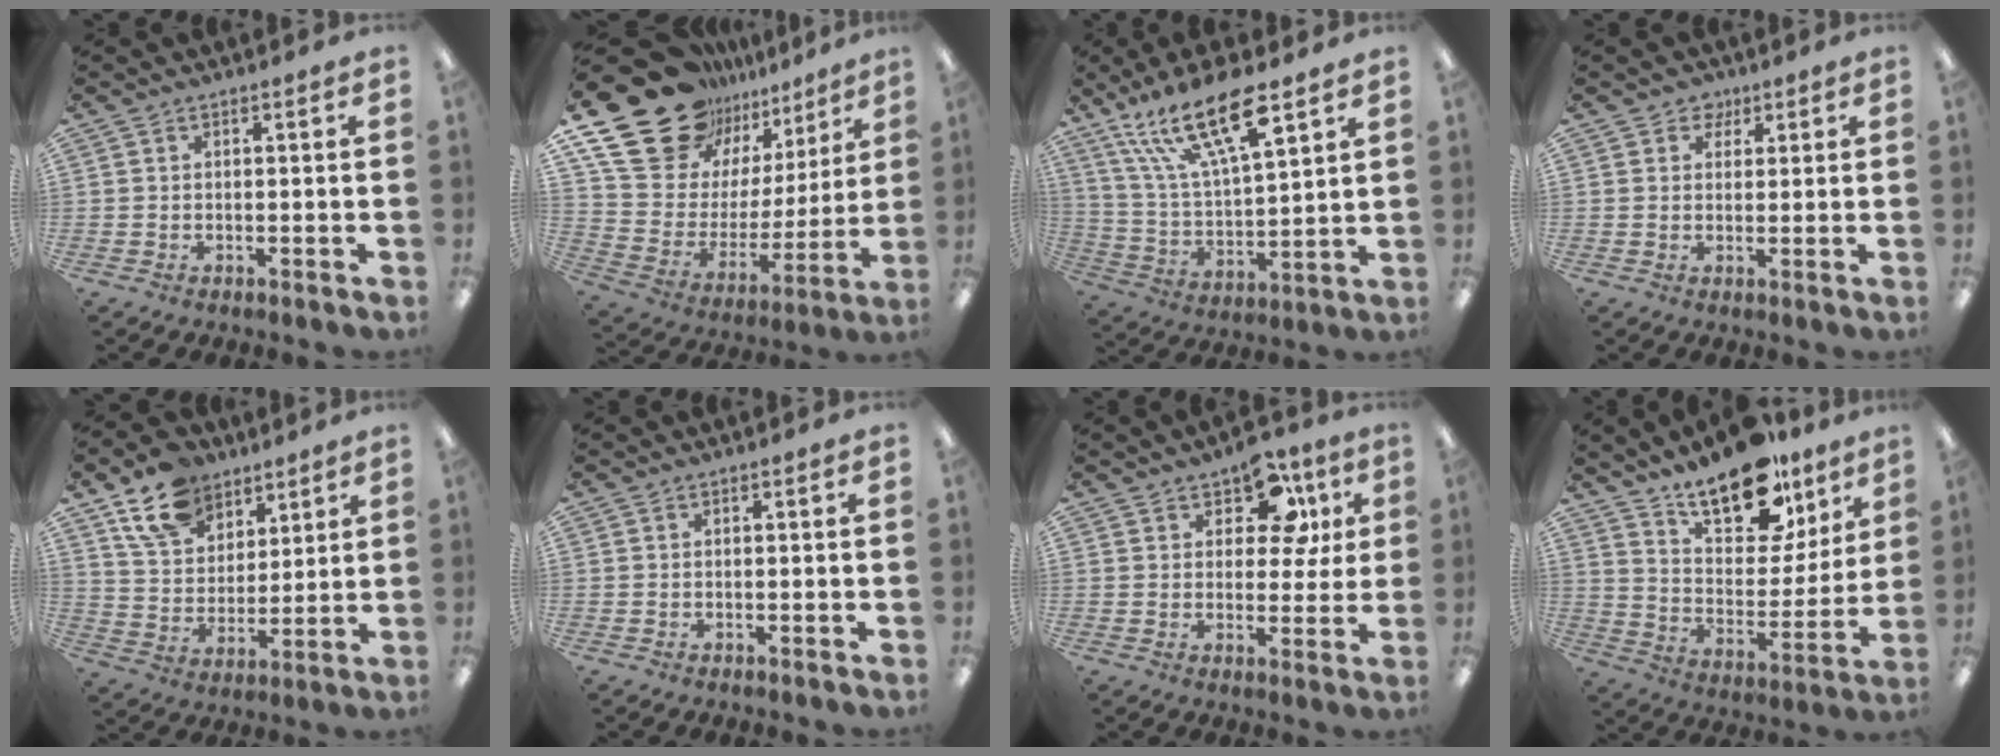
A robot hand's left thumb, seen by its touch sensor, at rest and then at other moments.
{"total": 26.1, "force": [17.8, 15.3, 11.4], "torque": [-0.214, -0.110, 0.337]}
{"total": 19.8, "force": [12.7, 6.6, 13.7], "torque": [-0.264, -0.068, 0.213]}
{"total": 3.3, "force": [2.1, 2.5, 0.6], "torque": [-0.003, -0.006, 0.036]}
{"total": 13.9, "force": [9.7, 8.6, 5.1], "torque": [-0.097, -0.043, 0.185]}
{"total": 0.0}
{"total": 11.8, "force": [6.2, 7.2, 6.9], "torque": [-0.094, -0.019, 0.108]}
{"total": 20.1, "force": [15.0, 9.0, 9.9], "torque": [-0.153, -0.099, 0.260]}